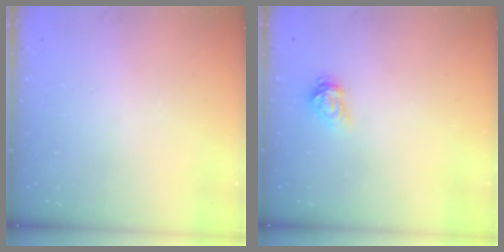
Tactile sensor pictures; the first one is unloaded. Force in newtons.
{"total": 3.2, "press": 3.2, "slide": 0.2}